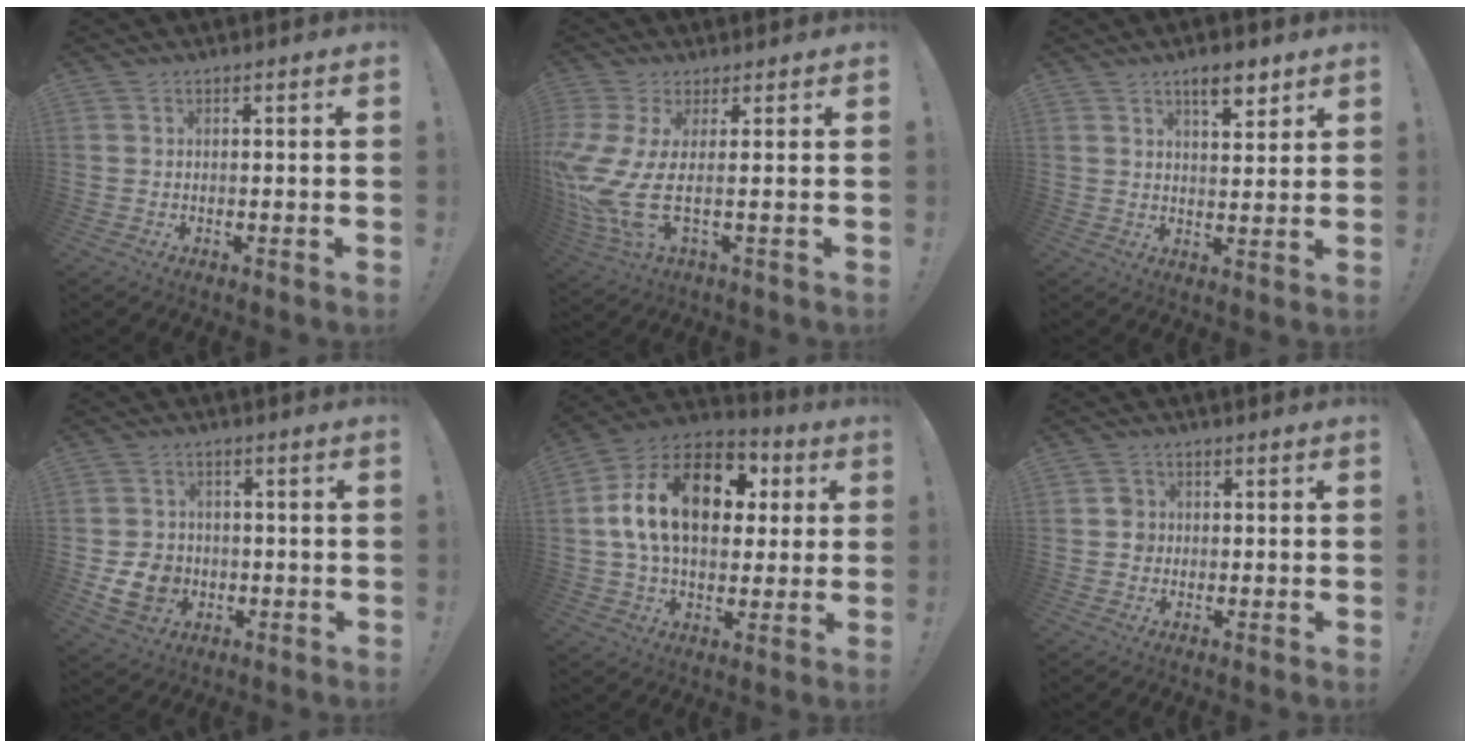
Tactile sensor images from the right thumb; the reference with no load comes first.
{"total": 12.5, "force": [-0.1, 3.2, 12.1], "torque": [-0.264, -0.032, -0.002]}
{"total": 7.1, "force": [4.8, 2.5, 4.5], "torque": [-0.049, -0.024, 0.077]}
{"total": 10.2, "force": [-2.2, 8.5, 5.1], "torque": [-0.092, 0.017, -0.032]}
{"total": 21.2, "force": [4.5, 13.9, 15.3], "torque": [-0.256, 0.001, 0.077]}
{"total": 3.8, "force": [-0.4, 3.5, 1.3], "torque": [-0.012, 0.007, -0.009]}